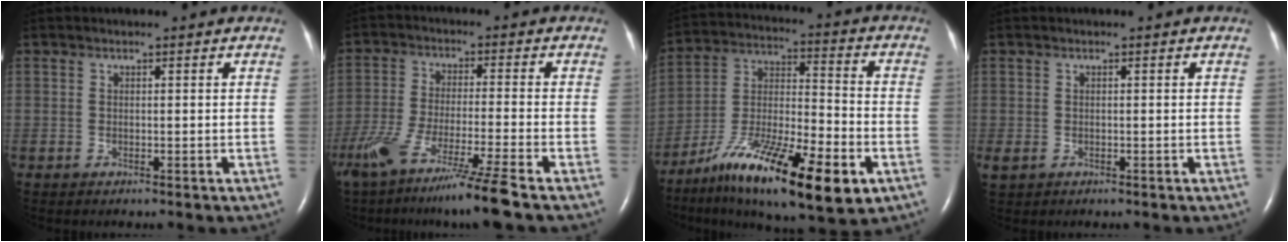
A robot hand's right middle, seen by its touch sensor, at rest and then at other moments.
{"total": 13.2, "force": [-9.4, -1.5, 9.0], "torque": [-0.172, -0.051, -0.162]}
{"total": 22.1, "force": [-11.7, 4.9, 18.1], "torque": [-0.303, -0.024, -0.193]}
{"total": 1.3, "force": [-0.3, 0.9, 0.8], "torque": [-0.021, -0.002, -0.001]}